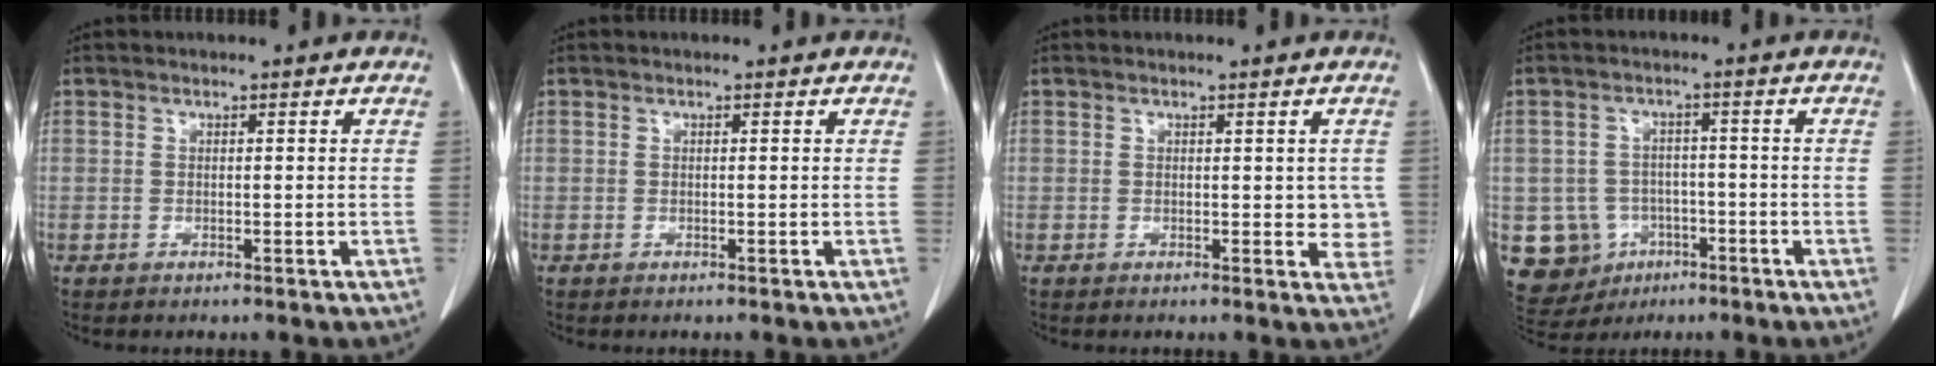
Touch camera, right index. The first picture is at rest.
{"total": 0.0}
{"total": 3.1, "force": [0.5, 1.9, 2.4], "torque": [-0.010, -0.003, 0.004]}
{"total": 9.9, "force": [-3.1, 9.2, 1.8], "torque": [-0.055, 0.019, -0.033]}